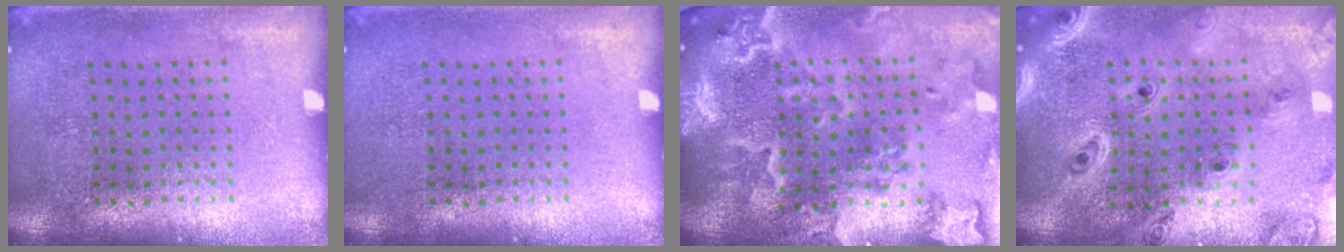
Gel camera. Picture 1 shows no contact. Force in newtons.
{"total": 0.0}
{"total": 4.4, "press": 3.6, "slide": 2.5}
{"total": 2.2, "press": 2.1, "slide": 0.8}